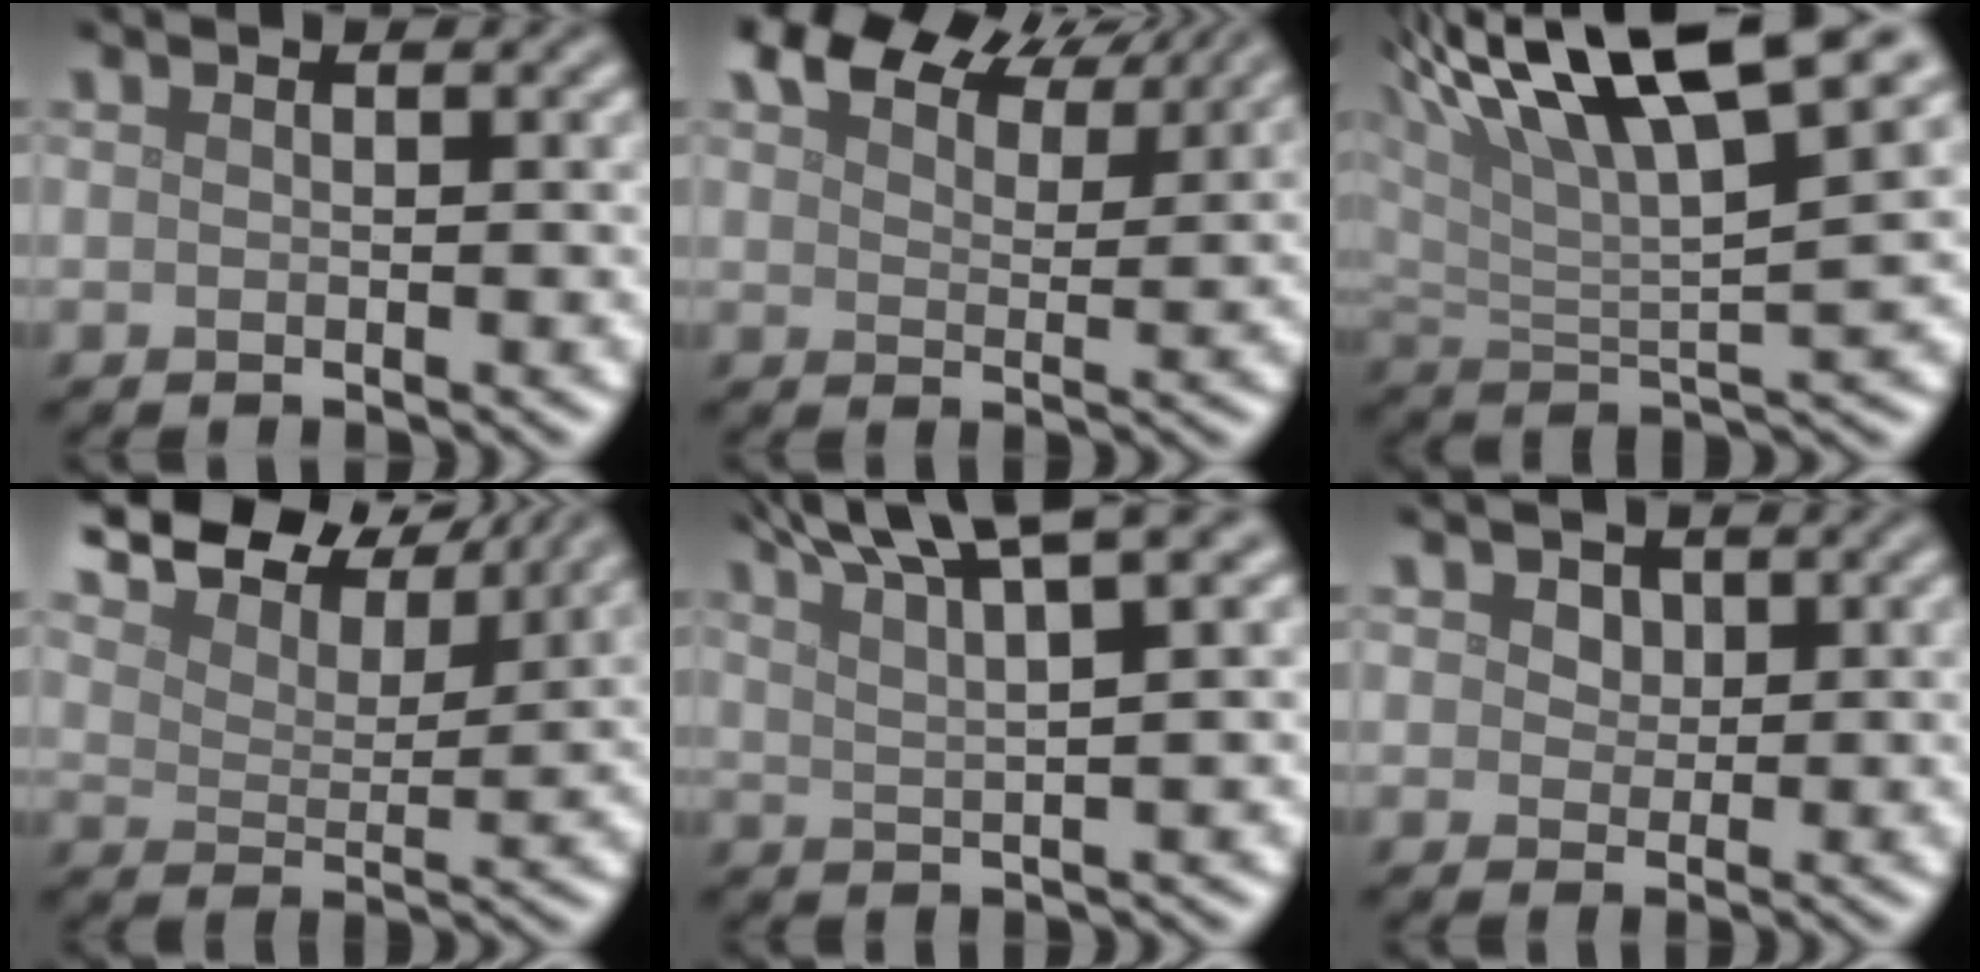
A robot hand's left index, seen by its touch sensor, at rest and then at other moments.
{"total": 8.9, "force": [7.3, 2.8, 4.3], "torque": [-0.081, 0.016, 0.109]}
{"total": 13.7, "force": [8.6, 3.3, 10.1], "torque": [-0.176, 0.024, 0.145]}
{"total": 10.1, "force": [8.6, 3.1, 4.3], "torque": [-0.096, 0.016, 0.109]}
{"total": 7.8, "force": [5.7, 1.4, 5.2], "torque": [-0.069, 0.026, 0.074]}
{"total": 2.4, "force": [1.3, 1.7, 1.2], "torque": [-0.022, 0.012, 0.008]}